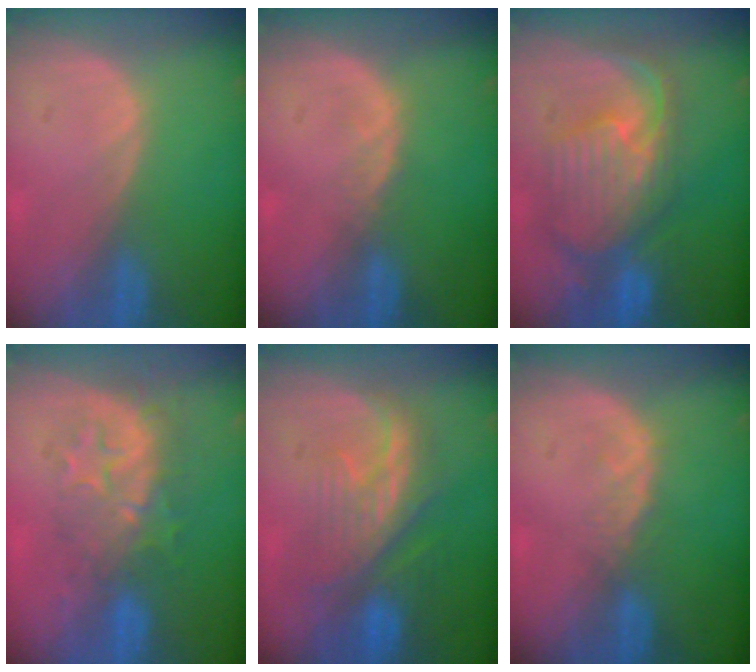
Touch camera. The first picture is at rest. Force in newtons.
{"total": 1.1, "press": 1.1, "slide": 0.2}
{"total": 10.5, "press": 9.4, "slide": 4.6}
{"total": 8.9, "press": 8.1, "slide": 3.7}
{"total": 9.2, "press": 8.7, "slide": 3.2}
{"total": 1.9, "press": 1.9, "slide": 0.3}